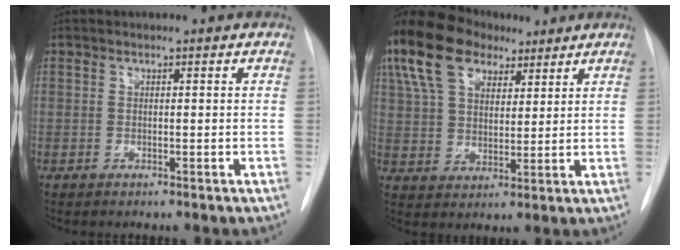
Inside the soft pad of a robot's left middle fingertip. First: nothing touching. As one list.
[{"total": 15.3, "force": [9.7, 8.2, 8.5], "torque": [-0.187, 0.047, 0.178]}]